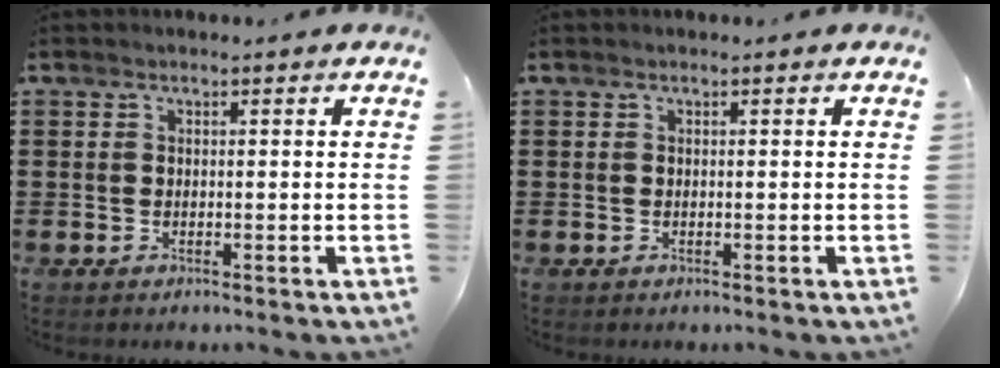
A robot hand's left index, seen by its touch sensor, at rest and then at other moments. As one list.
[{"total": 0.0}]